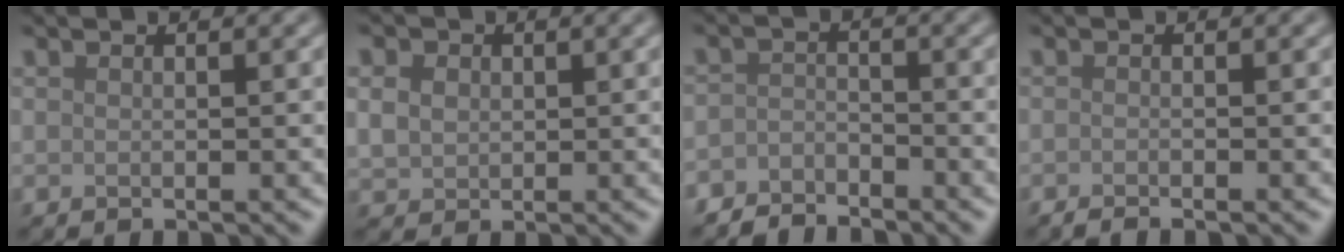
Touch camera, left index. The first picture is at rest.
{"total": 2.5, "force": [0.7, 2.1, 1.1], "torque": [-0.027, 0.005, 0.011]}
{"total": 2.7, "force": [-2.5, 0.9, 0.3], "torque": [-0.005, 0.004, -0.054]}
{"total": 0.9, "force": [-0.8, 0.1, 0.5], "torque": [-0.006, -0.003, -0.017]}